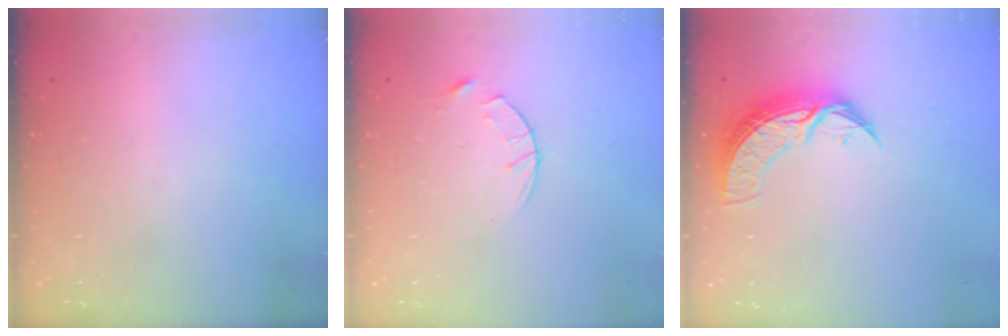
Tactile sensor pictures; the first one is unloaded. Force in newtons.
{"total": 3.2, "press": 3.2, "slide": 0.4}
{"total": 7.9, "press": 7.9, "slide": 0.6}